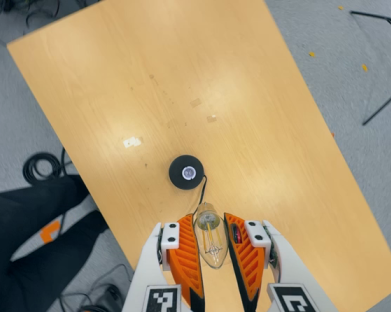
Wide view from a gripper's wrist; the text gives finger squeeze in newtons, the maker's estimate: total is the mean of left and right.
{"total": 13.7, "left": 14.8, "right": 12.5}